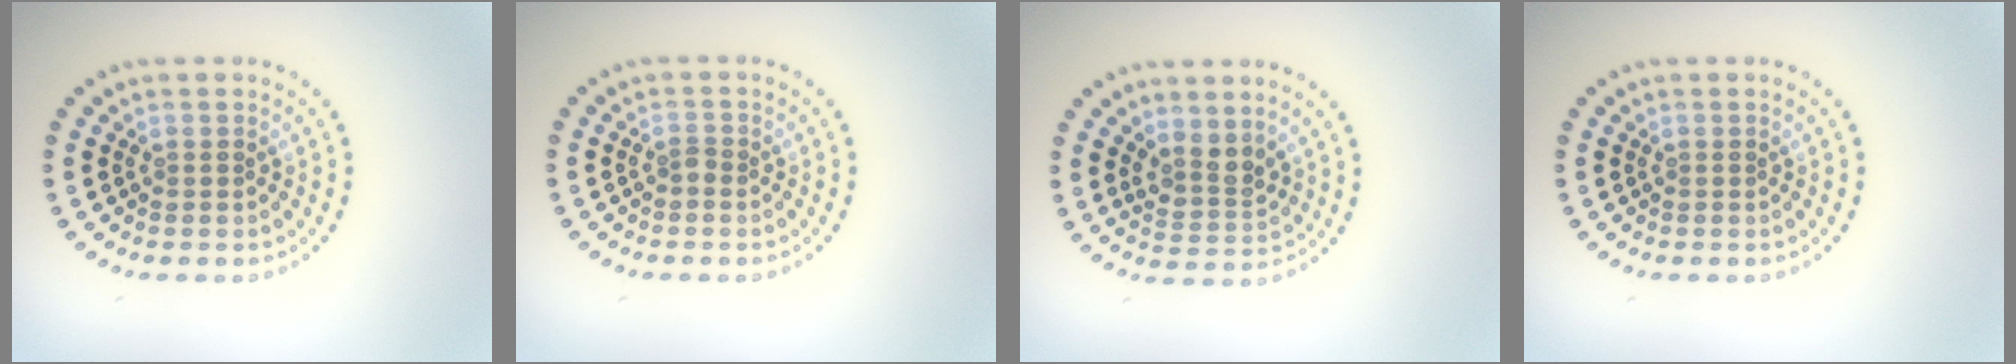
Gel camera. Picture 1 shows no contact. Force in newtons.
{"total": 0.7, "press": 0.5, "slide": 0.4}
{"total": 2.4, "press": 1.9, "slide": 1.5}
{"total": 0.0}